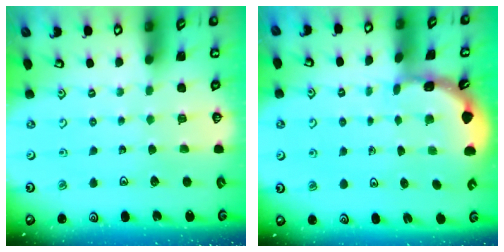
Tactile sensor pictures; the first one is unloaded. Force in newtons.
{"total": 1.9, "press": 1.9, "slide": 0.1}